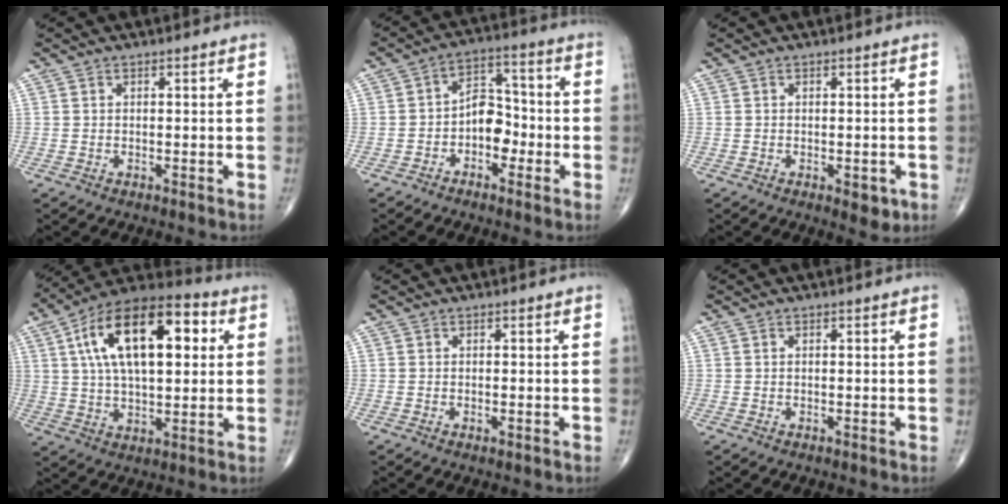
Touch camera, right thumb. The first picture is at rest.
{"total": 7.5, "force": [-2.2, 5.0, 5.2], "torque": [-0.049, 0.034, -0.050]}
{"total": 3.0, "force": [-1.0, 1.5, 2.4], "torque": [-0.019, -0.002, -0.010]}
{"total": 21.6, "force": [5.7, 10.4, 18.1], "torque": [-0.289, 0.016, 0.083]}
{"total": 0.7, "force": [-0.2, 0.3, 0.6], "torque": [-0.010, -0.002, -0.005]}
{"total": 0.0}